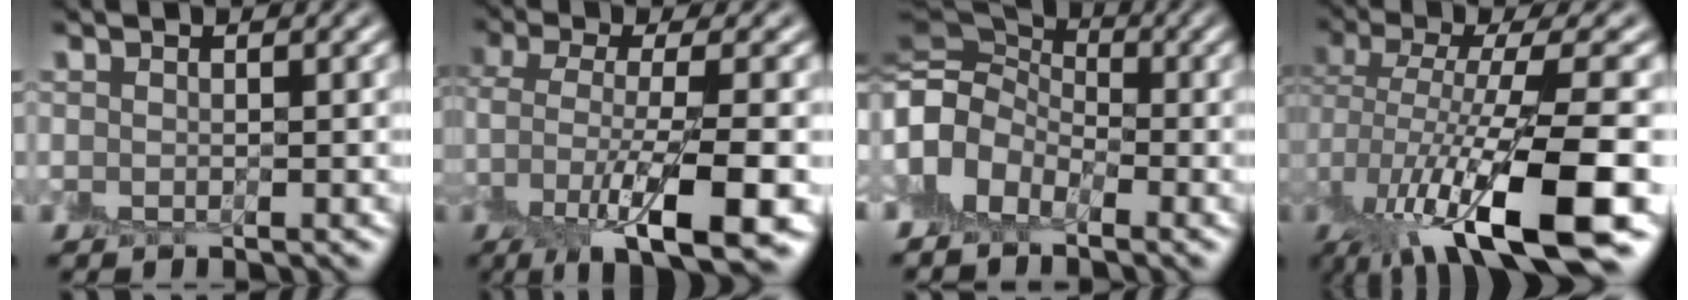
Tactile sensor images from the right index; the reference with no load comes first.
{"total": 8.9, "force": [-3.6, 2.6, 7.8], "torque": [-0.147, -0.009, -0.063]}
{"total": 8.2, "force": [-1.5, 6.1, 5.3], "torque": [-0.117, 0.003, -0.039]}
{"total": 12.0, "force": [-4.0, 3.2, 10.9], "torque": [-0.200, -0.011, -0.058]}